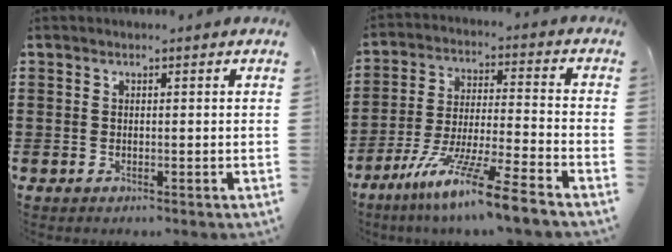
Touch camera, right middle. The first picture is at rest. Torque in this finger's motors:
{"motor_torque": [2.14, 0.00, 0.66, 0.21]}